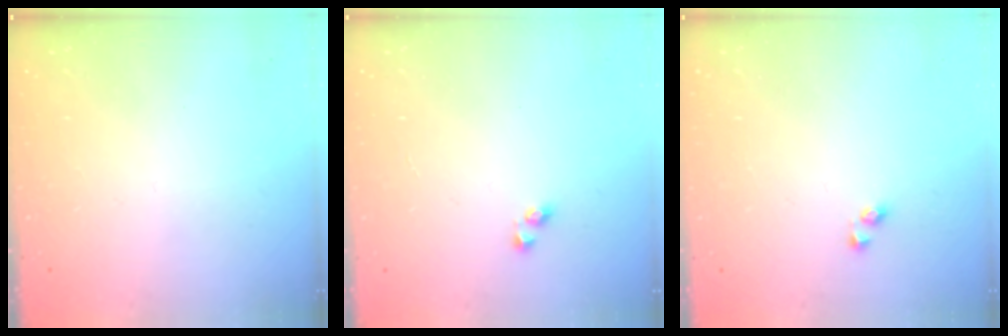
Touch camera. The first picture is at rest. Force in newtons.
{"total": 2.6, "press": 2.6, "slide": 0.3}
{"total": 3.1, "press": 3.0, "slide": 0.5}